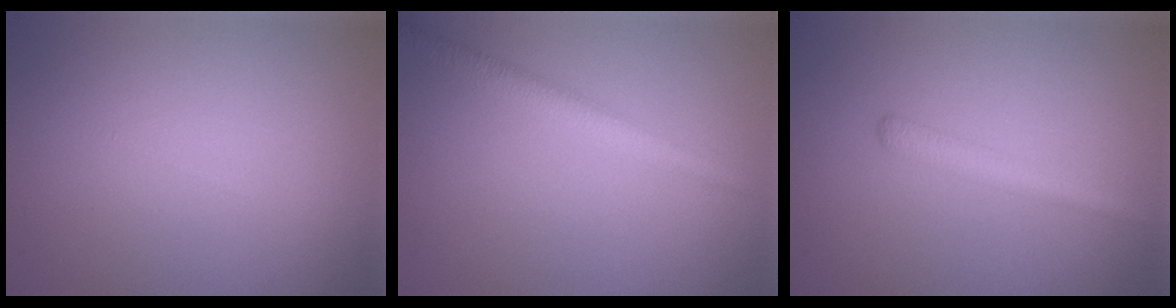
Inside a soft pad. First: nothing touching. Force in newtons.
{"total": 2.5, "press": 2.5, "slide": 0.0}
{"total": 1.9, "press": 1.9, "slide": 0.0}